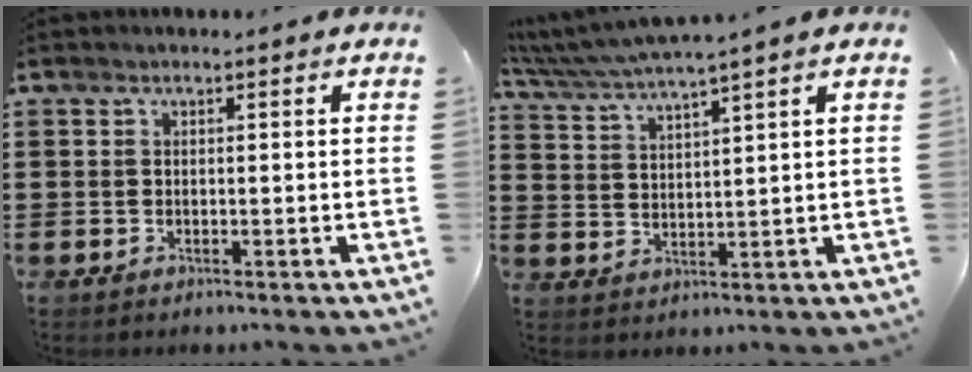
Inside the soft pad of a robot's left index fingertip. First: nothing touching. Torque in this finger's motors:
{"motor_torque": [1.08, -1.06, 0.44, 0.21]}